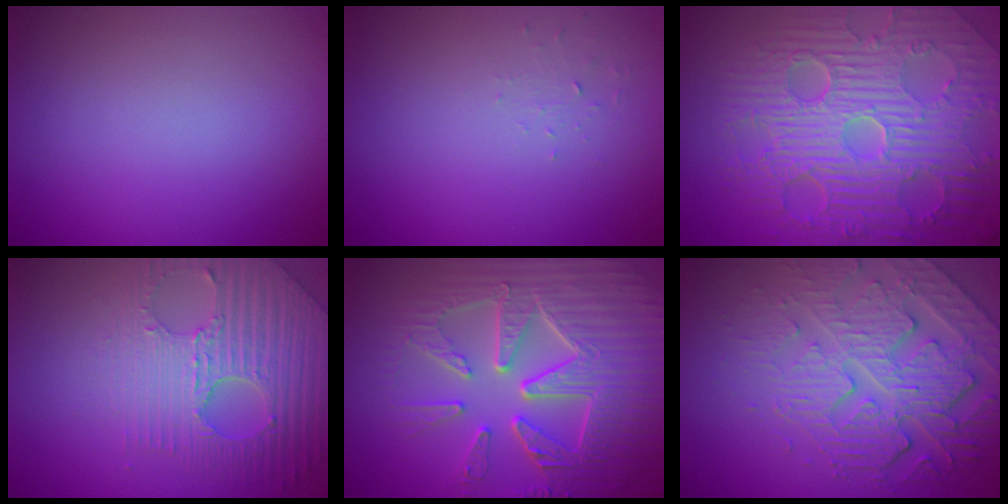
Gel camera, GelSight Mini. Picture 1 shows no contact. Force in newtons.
{"total": 0.6, "press": 0.3, "slide": 0.6}
{"total": 11.5, "press": 7.4, "slide": 8.8}
{"total": 6.4, "press": 5.1, "slide": 3.9}
{"total": 8.9, "press": 6.5, "slide": 6.2}
{"total": 5.8, "press": 5.0, "slide": 2.9}